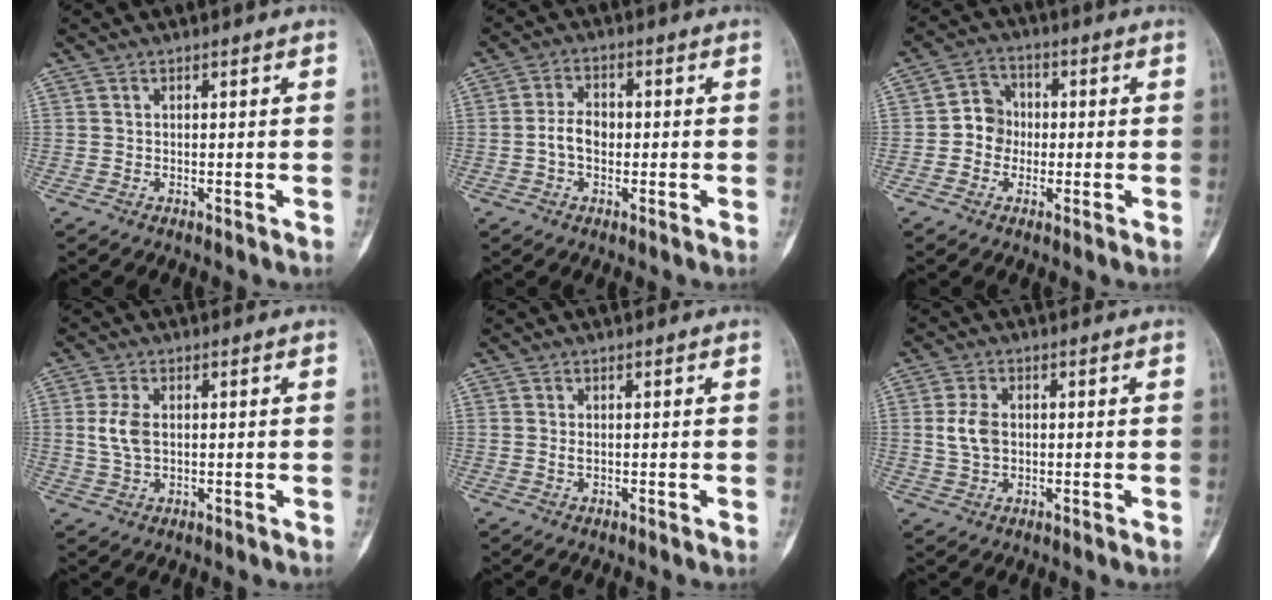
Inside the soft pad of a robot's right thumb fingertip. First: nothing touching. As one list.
[{"total": 4.5, "force": [-0.6, 3.0, 3.2], "torque": [-0.052, 0.017, -0.018]}, {"total": 6.0, "force": [-0.5, 5.4, 2.5], "torque": [-0.010, 0.014, -0.021]}, {"total": 4.7, "force": [0.5, 2.8, 3.8], "torque": [-0.082, 0.002, 0.012]}, {"total": 0.6, "force": [0.1, 0.3, 0.6], "torque": [-0.013, -0.001, 0.001]}, {"total": 4.9, "force": [0.3, 3.3, 3.6], "torque": [-0.070, 0.004, 0.008]}]